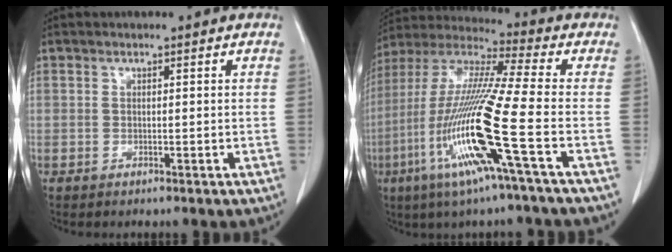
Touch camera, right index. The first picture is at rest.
{"total": 18.6, "force": [-6.3, -1.0, 17.4], "torque": [-0.368, -0.026, -0.133]}